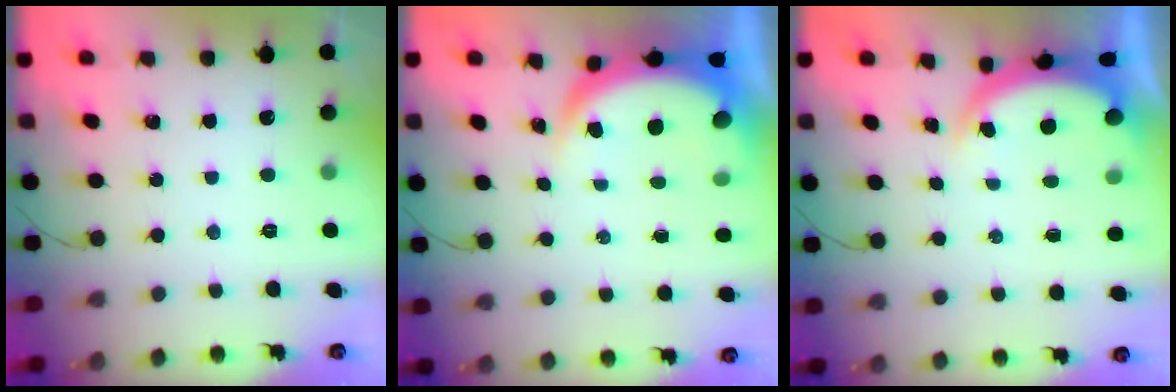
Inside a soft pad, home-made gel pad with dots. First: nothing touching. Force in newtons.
{"total": 6.9, "press": 6.8, "slide": 0.8}
{"total": 4.7, "press": 4.6, "slide": 0.3}